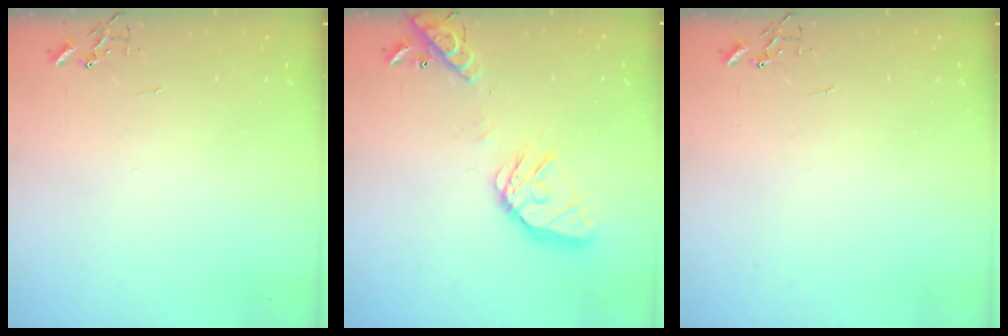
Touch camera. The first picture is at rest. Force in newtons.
{"total": 17.6, "press": 17.3, "slide": 2.8}
{"total": 0.0}